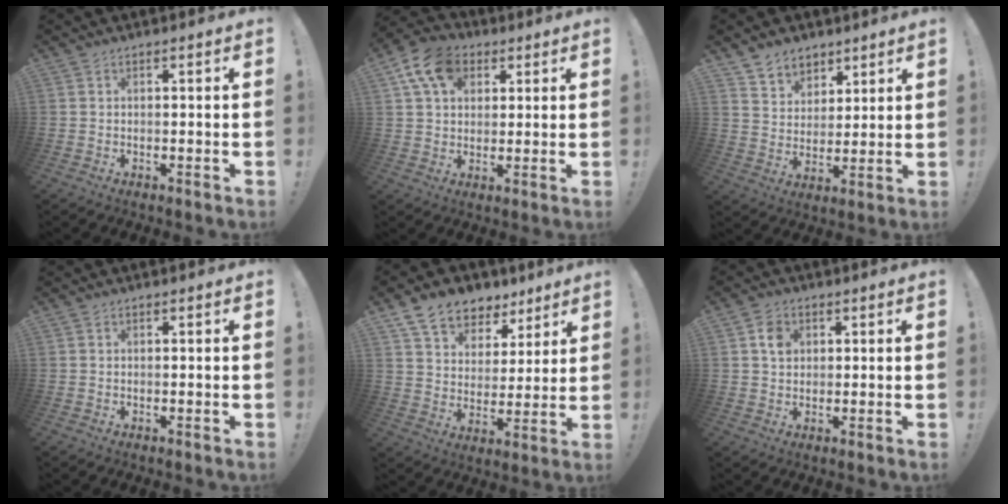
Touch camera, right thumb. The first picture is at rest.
{"total": 12.9, "force": [5.3, 9.4, 7.2], "torque": [-0.118, -0.008, 0.105]}
{"total": 8.0, "force": [6.0, 5.4, 0.4], "torque": [-0.008, -0.051, 0.118]}
{"total": 0.0}
{"total": 11.5, "force": [8.1, 7.4, 3.4], "torque": [-0.064, -0.051, 0.156]}
{"total": 4.8, "force": [1.5, 4.1, 2.0], "torque": [-0.018, -0.002, 0.023]}